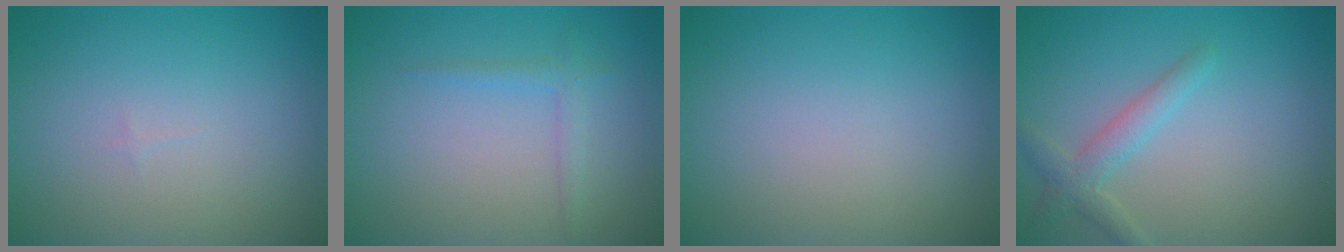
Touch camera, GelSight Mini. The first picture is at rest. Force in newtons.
{"total": 1.4, "press": 1.4, "slide": 0.0}
{"total": 0.0}
{"total": 2.3, "press": 2.3, "slide": 0.0}